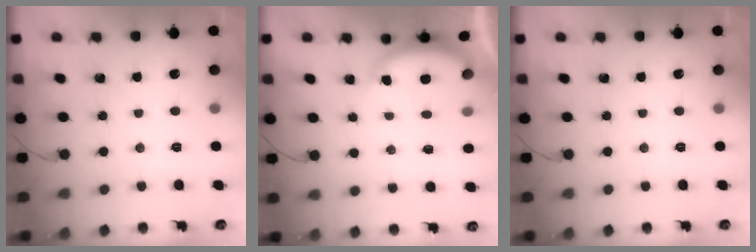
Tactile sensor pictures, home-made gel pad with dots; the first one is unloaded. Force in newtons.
{"total": 2.2, "press": 2.2, "slide": 0.5}
{"total": 0.0}